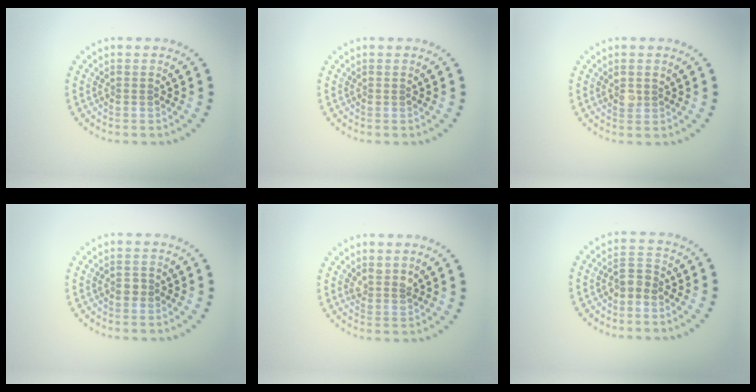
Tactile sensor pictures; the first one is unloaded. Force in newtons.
{"total": 0.0}
{"total": 1.0, "press": 0.9, "slide": 0.5}
{"total": 1.0, "press": 1.0, "slide": 0.3}
{"total": 1.7, "press": 1.4, "slide": 1.0}
{"total": 1.7, "press": 1.6, "slide": 0.7}